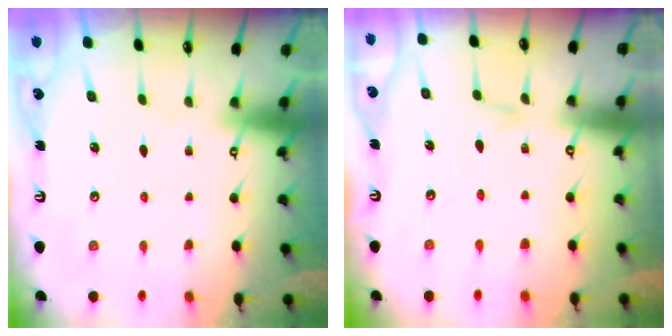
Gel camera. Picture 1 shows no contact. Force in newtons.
{"total": 5.3, "press": 5.3, "slide": 0.5}